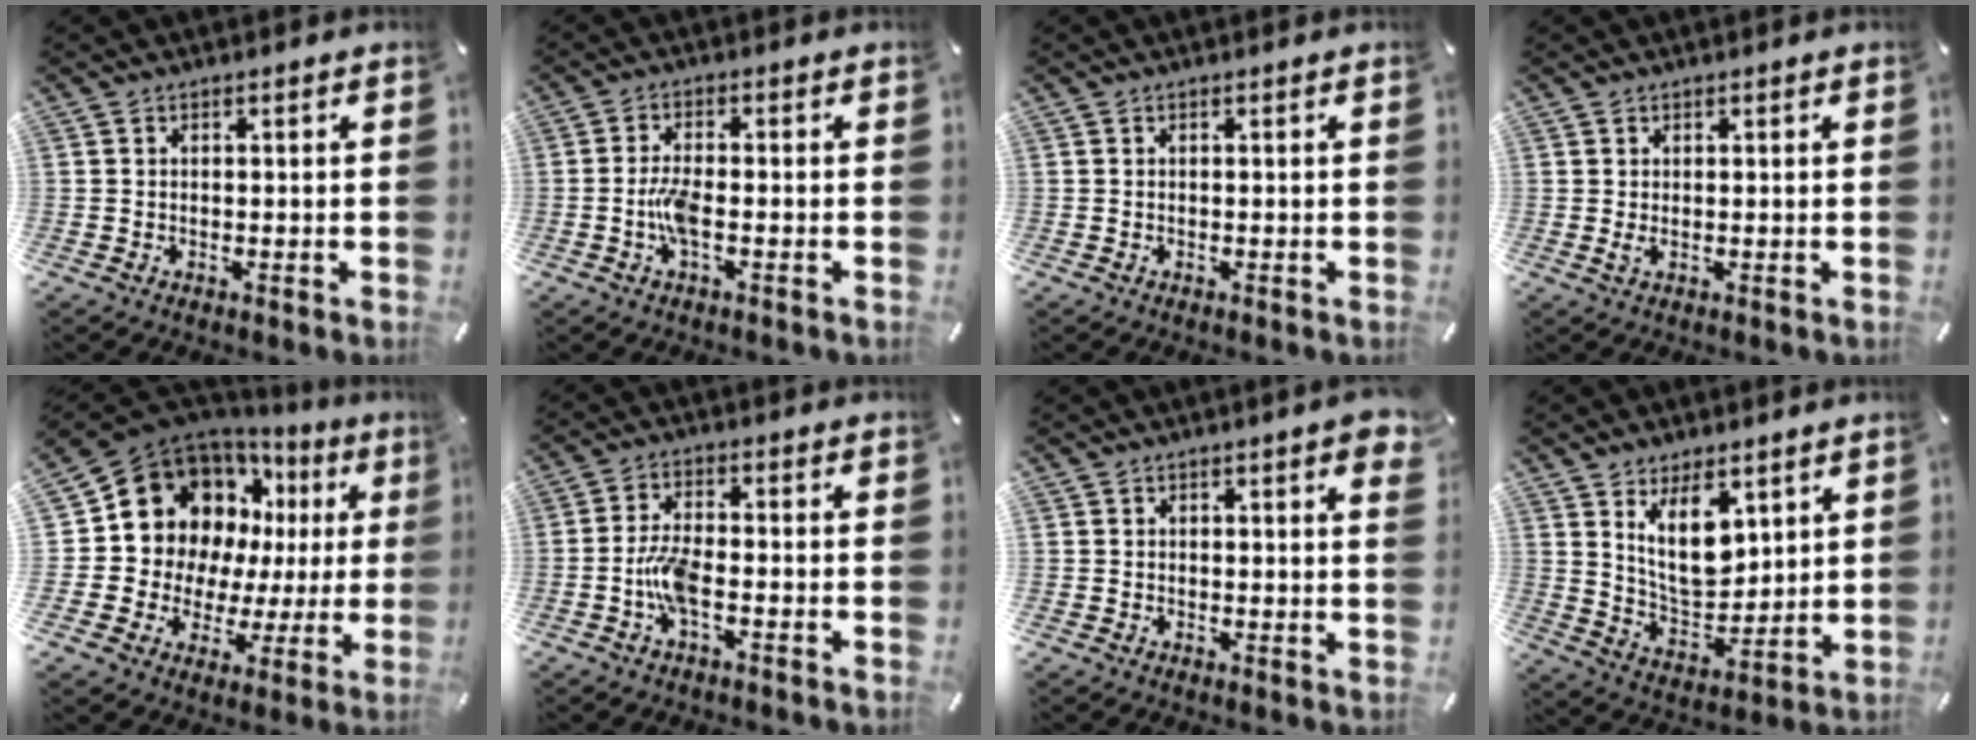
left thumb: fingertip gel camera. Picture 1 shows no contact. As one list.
[{"total": 5.0, "force": [-1.4, 1.6, 4.4], "torque": [-0.105, -0.003, -0.032]}, {"total": 0.0}, {"total": 1.2, "force": [0.3, 0.7, 0.9], "torque": [-0.010, -0.003, 0.004]}, {"total": 15.5, "force": [6.8, 12.7, 5.5], "torque": [-0.092, -0.067, 0.141]}, {"total": 6.4, "force": [-2.1, 2.5, 5.5], "torque": [-0.120, 0.001, -0.040]}, {"total": 2.5, "force": [1.9, 0.9, 1.3], "torque": [-0.012, -0.003, 0.033]}, {"total": 12.5, "force": [6.8, 6.8, 8.0], "torque": [-0.151, -0.036, 0.127]}]